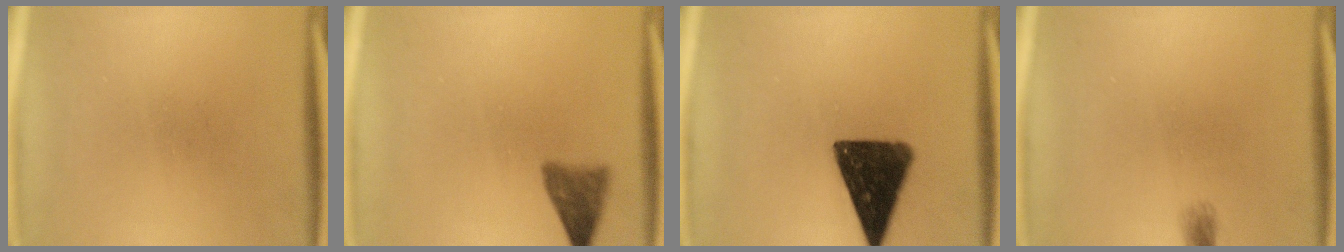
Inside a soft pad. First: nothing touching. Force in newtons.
{"total": 3.5}
{"total": 13.8}
{"total": 1.4}